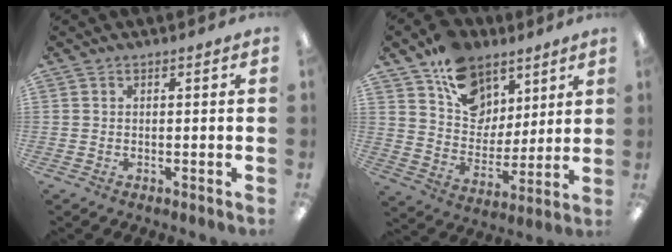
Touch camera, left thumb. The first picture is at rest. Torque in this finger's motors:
{"motor_torque": [2.02, 1.70, 1.00, -1.05, 0.35]}